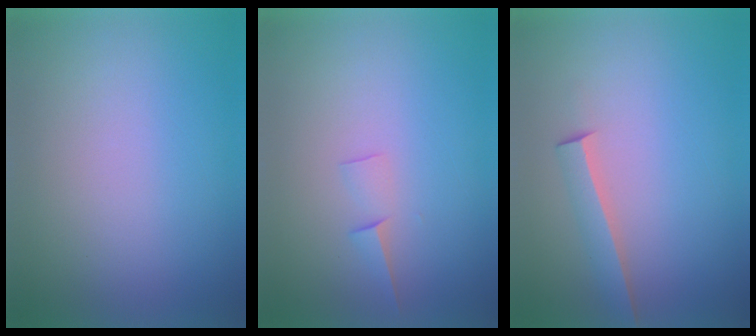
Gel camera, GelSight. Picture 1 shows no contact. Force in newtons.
{"total": 1.5}
{"total": 2.4}